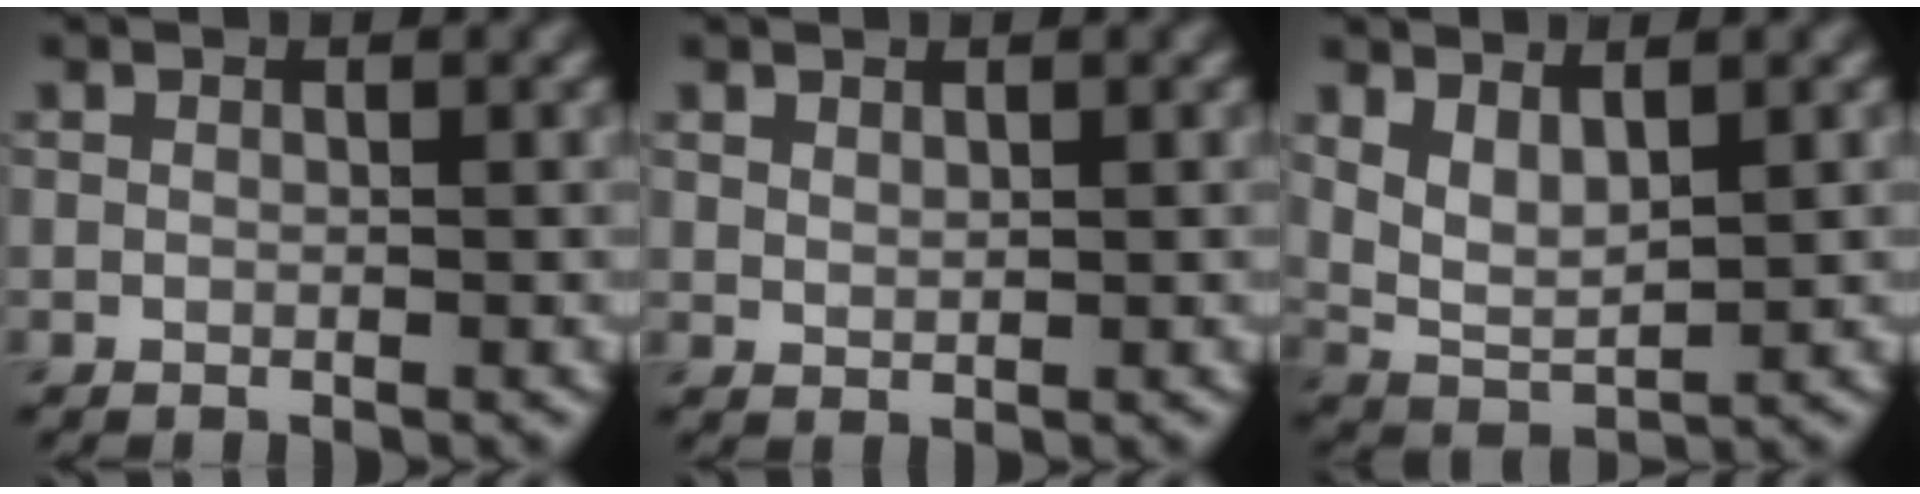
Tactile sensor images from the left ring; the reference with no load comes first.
{"total": 0.9, "force": [0.7, 0.4, 0.3], "torque": [-0.011, -0.001, 0.018]}
{"total": 3.4, "force": [1.5, 1.5, 2.7], "torque": [-0.061, -0.009, 0.034]}